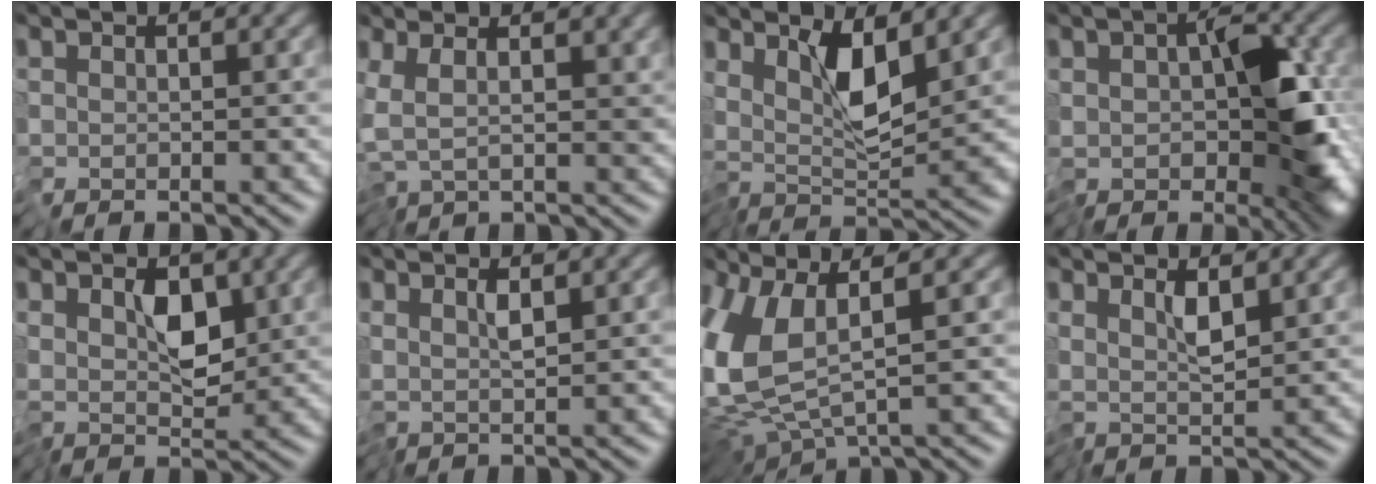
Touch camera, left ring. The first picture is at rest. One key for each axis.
{"total": 4.5, "fx": 2.0, "fy": 1.4, "fz": 3.8, "tx": -0.073, "ty": 0.000, "tz": 0.037}
{"total": 4.7, "fx": 1.7, "fy": 0.8, "fz": 4.3, "tx": -0.076, "ty": -0.017, "tz": 0.032}
{"total": 8.3, "fx": -1.5, "fy": 4.3, "fz": 6.9, "tx": -0.103, "ty": -0.004, "tz": -0.026}
{"total": 3.4, "fx": 0.5, "fy": 1.8, "fz": 2.8, "tx": -0.046, "ty": -0.013, "tz": 0.010}
{"total": 1.4, "fx": 0.4, "fy": -0.5, "fz": 1.2, "tx": -0.021, "ty": -0.002, "tz": 0.012}
{"total": 7.8, "fx": 0.7, "fy": 2.3, "fz": 7.4, "tx": -0.182, "ty": -0.008, "tz": 0.024}
{"total": 1.9, "fx": 0.8, "fy": -0.1, "fz": 1.8, "tx": -0.033, "ty": -0.006, "tz": 0.018}